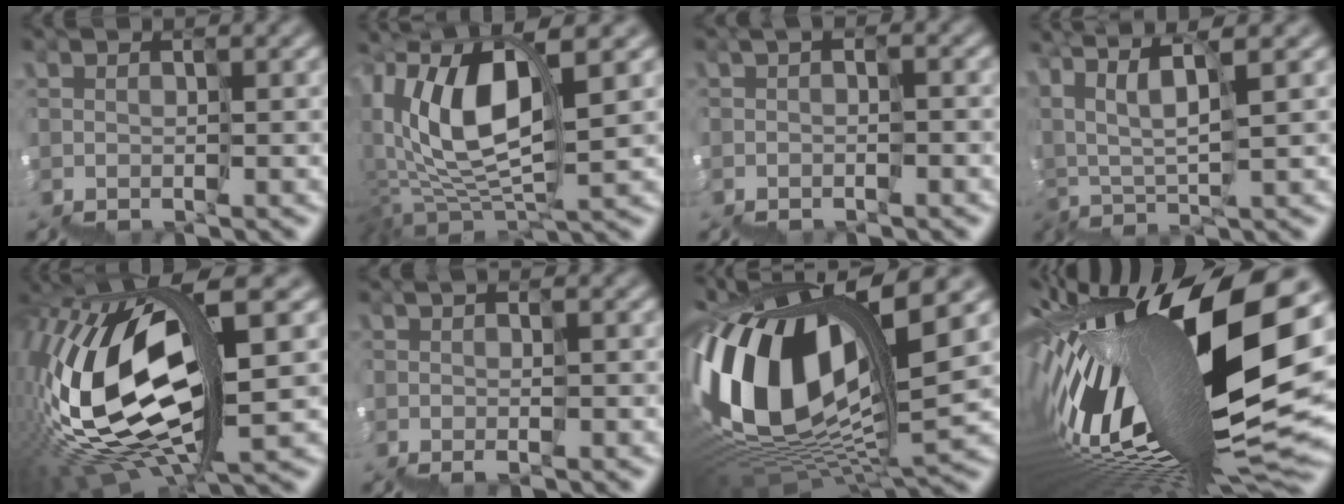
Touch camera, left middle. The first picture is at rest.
{"total": 8.7, "force": [4.8, 3.3, 6.5], "torque": [-0.159, 0.026, 0.086]}
{"total": 0.9, "force": [-0.7, 0.1, 0.5], "torque": [-0.006, 0.005, -0.003]}
{"total": 6.0, "force": [5.0, 0.9, 3.1], "torque": [-0.092, 0.031, 0.090]}
{"total": 12.4, "force": [1.7, 4.7, 11.4], "torque": [-0.250, 0.031, 0.030]}
{"total": 0.6, "force": [0.3, -0.1, 0.4], "torque": [-0.003, 0.007, 0.014]}
{"total": 13.3, "force": [4.9, 5.8, 10.9], "torque": [-0.256, 0.026, 0.085]}
{"total": 16.7, "force": [3.3, 5.6, 15.4], "torque": [-0.305, -0.012, 0.061]}